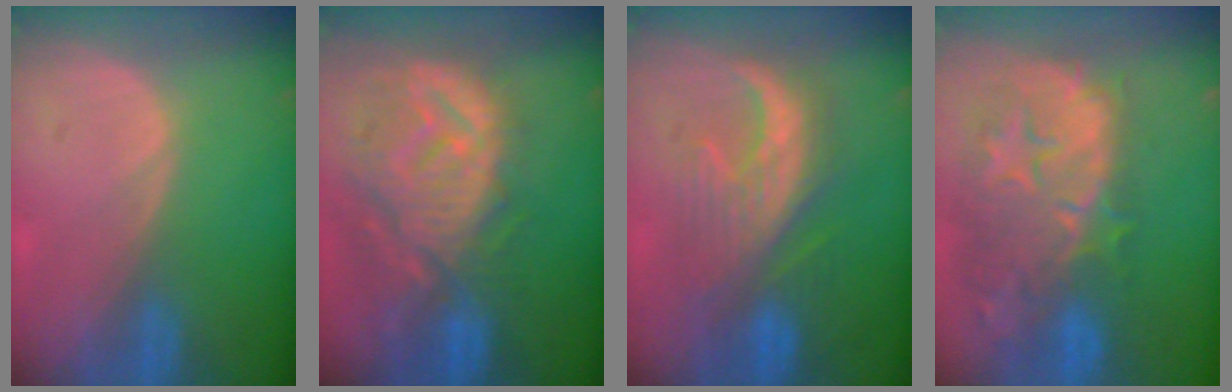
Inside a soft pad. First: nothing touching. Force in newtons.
{"total": 12.6, "press": 11.2, "slide": 5.8}
{"total": 8.8, "press": 8.7, "slide": 0.5}
{"total": 12.9, "press": 11.5, "slide": 5.8}